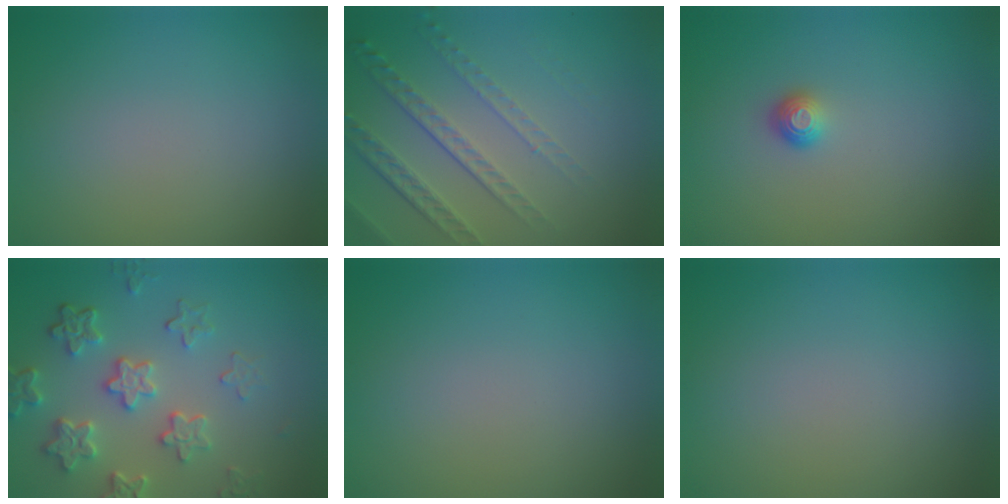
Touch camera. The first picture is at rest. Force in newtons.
{"total": 5.0, "press": 3.2, "slide": 3.8}
{"total": 1.0, "press": 0.9, "slide": 0.4}
{"total": 5.4, "press": 4.2, "slide": 3.3}
{"total": 0.0}
{"total": 0.0}